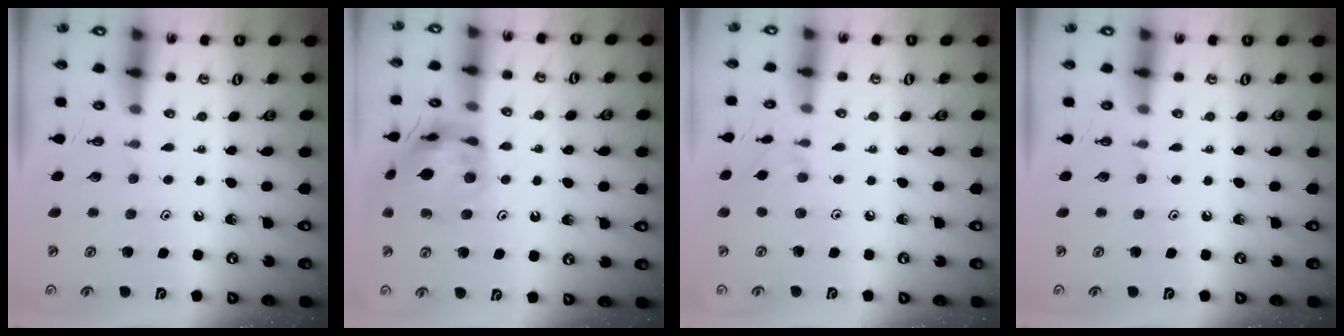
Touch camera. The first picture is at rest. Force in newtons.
{"total": 14.8, "press": 14.7, "slide": 1.7}
{"total": 2.3, "press": 2.3, "slide": 0.4}
{"total": 0.0}